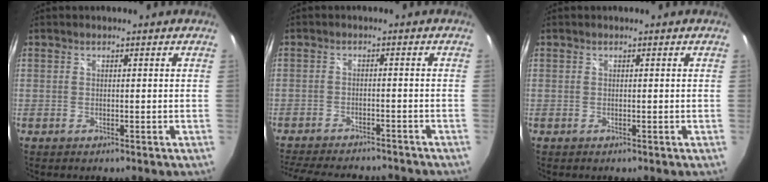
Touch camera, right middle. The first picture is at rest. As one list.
[{"total": 15.3, "force": [-13.3, 4.1, 6.3], "torque": [-0.136, -0.017, -0.191]}, {"total": 0.0}]